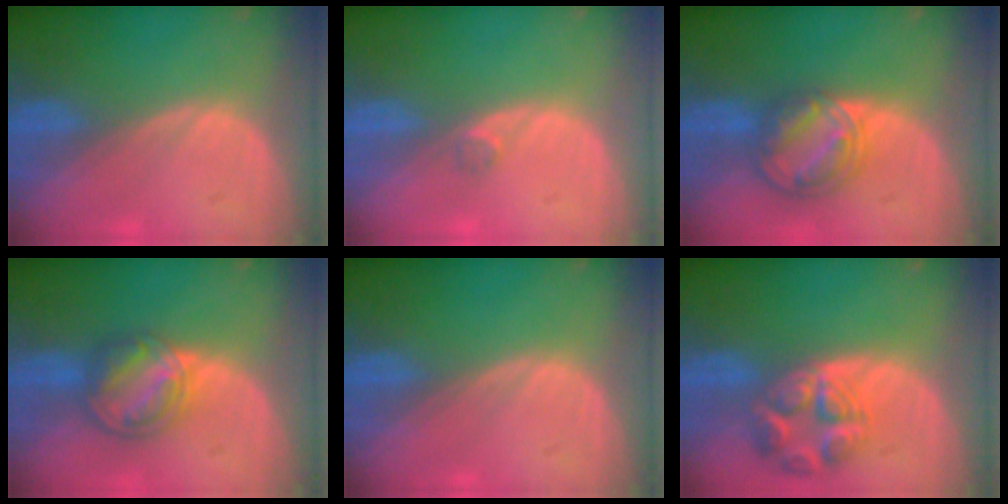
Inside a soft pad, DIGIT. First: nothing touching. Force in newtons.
{"total": 1.2, "press": 1.0, "slide": 0.7}
{"total": 8.1, "press": 7.0, "slide": 4.1}
{"total": 6.9, "press": 6.3, "slide": 2.8}
{"total": 0.0}
{"total": 7.8, "press": 7.0, "slide": 3.5}